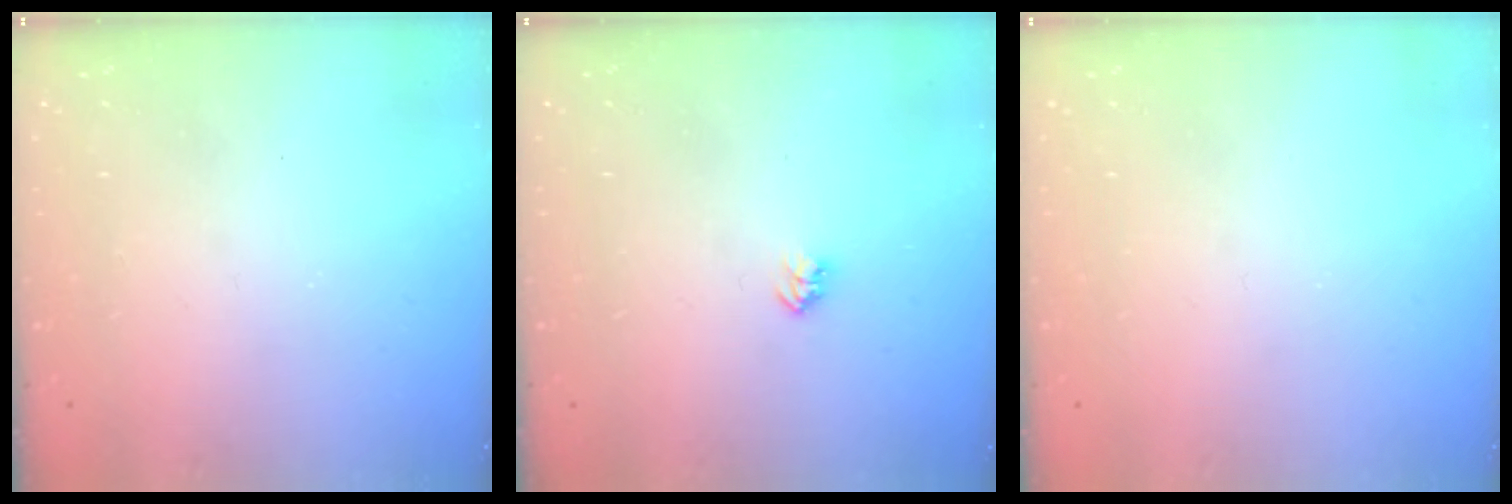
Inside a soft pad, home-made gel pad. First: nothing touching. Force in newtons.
{"total": 2.6, "press": 2.6, "slide": 0.4}
{"total": 0.0}